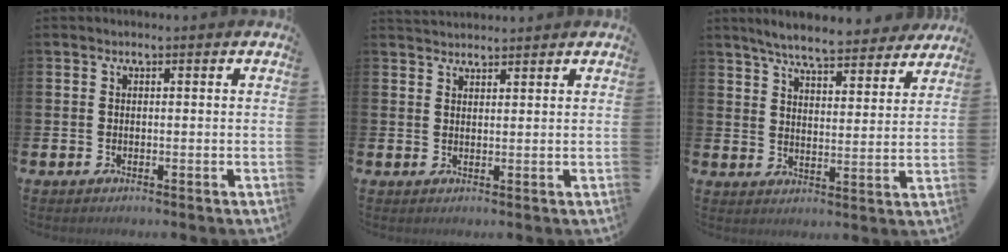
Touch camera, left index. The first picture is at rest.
{"total": 2.1, "force": [2.1, 0.5, 0.0], "torque": [0.005, -0.009, 0.036]}
{"total": 6.8, "force": [6.5, 0.8, 1.9], "torque": [-0.050, -0.040, 0.112]}